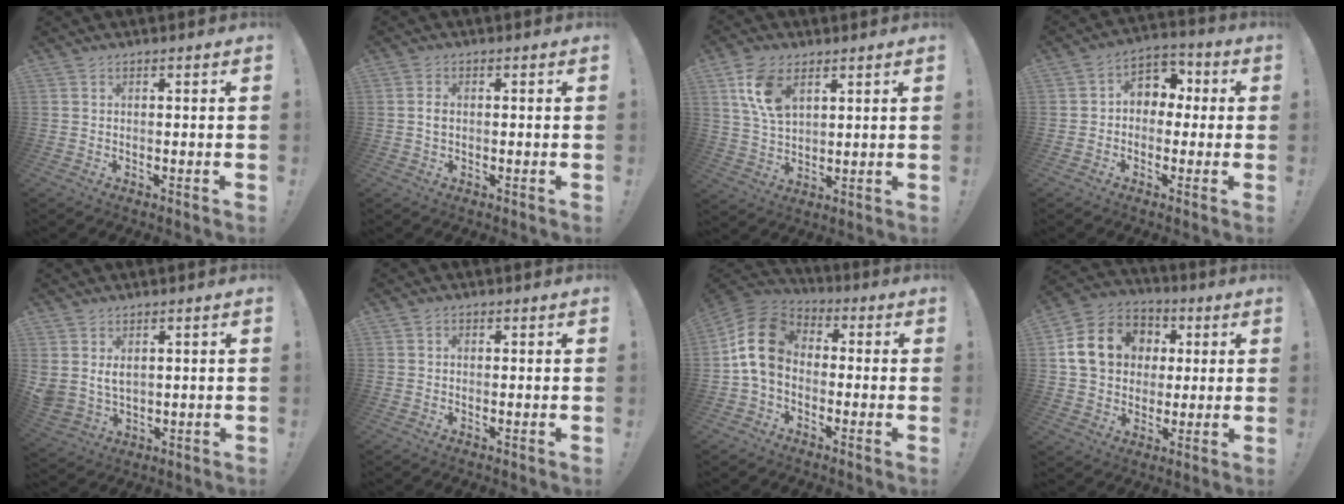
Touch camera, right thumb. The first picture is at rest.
{"total": 1.6, "force": [-0.1, 1.0, 1.2], "torque": [-0.016, 0.002, -0.004]}
{"total": 10.9, "force": [5.2, 6.4, 7.0], "torque": [-0.131, -0.008, 0.100]}
{"total": 7.3, "force": [0.1, 6.4, 3.5], "torque": [-0.049, 0.015, 0.009]}
{"total": 5.3, "force": [2.8, 3.7, 2.6], "torque": [-0.041, -0.013, 0.055]}
{"total": 0.8, "force": [-0.1, 0.7, 0.2], "torque": [-0.002, 0.002, -0.003]}
{"total": 15.2, "force": [0.8, 11.1, 10.4], "torque": [-0.174, 0.021, 0.020]}
{"total": 16.3, "force": [3.3, 13.7, 8.1], "torque": [-0.121, 0.005, 0.075]}